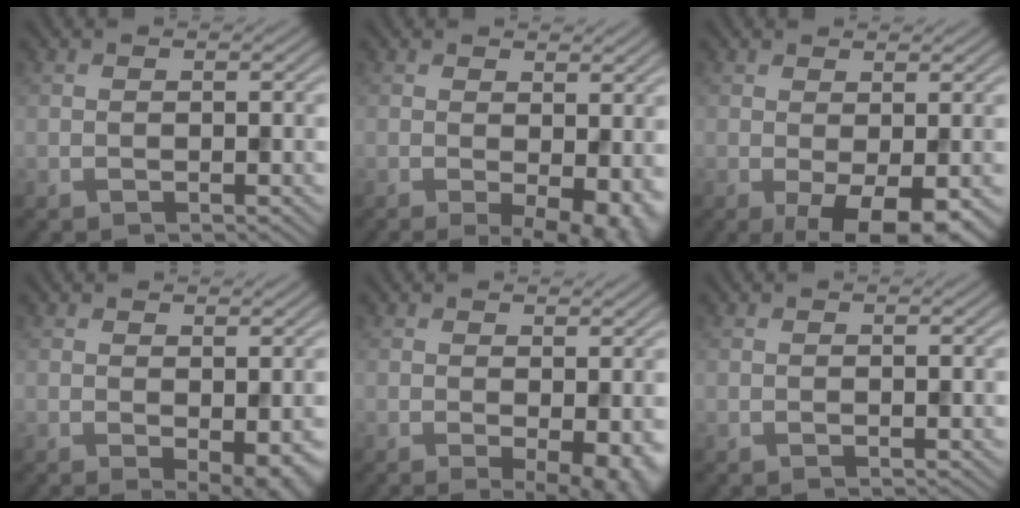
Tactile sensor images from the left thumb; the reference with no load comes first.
{"total": 5.3, "force": [-0.6, 2.1, 4.8], "torque": [-0.070, -0.011, -0.001]}
{"total": 5.7, "force": [-1.6, 2.1, 5.1], "torque": [-0.083, -0.005, -0.020]}
{"total": 3.3, "force": [-0.6, 1.3, 3.0], "torque": [-0.041, -0.008, -0.004]}
{"total": 3.7, "force": [-0.5, 1.1, 3.6], "torque": [-0.051, -0.010, -0.004]}
{"total": 0.0}